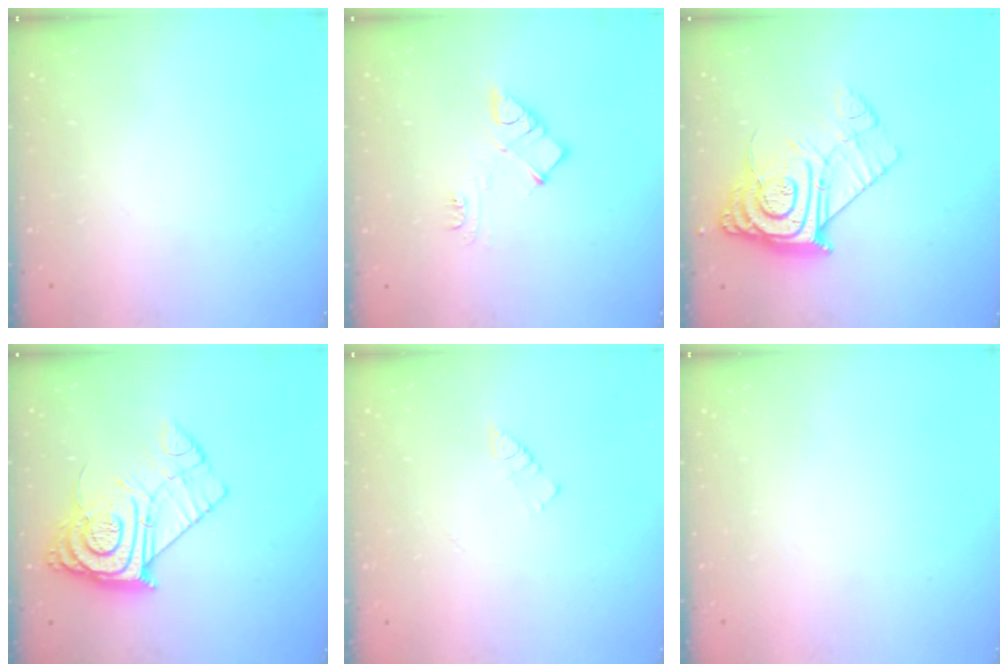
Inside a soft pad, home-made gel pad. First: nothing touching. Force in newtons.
{"total": 9.3, "press": 9.3, "slide": 0.5}
{"total": 14.9, "press": 14.8, "slide": 1.0}
{"total": 14.6, "press": 14.5, "slide": 1.4}
{"total": 4.0, "press": 4.0, "slide": 0.4}
{"total": 0.0}